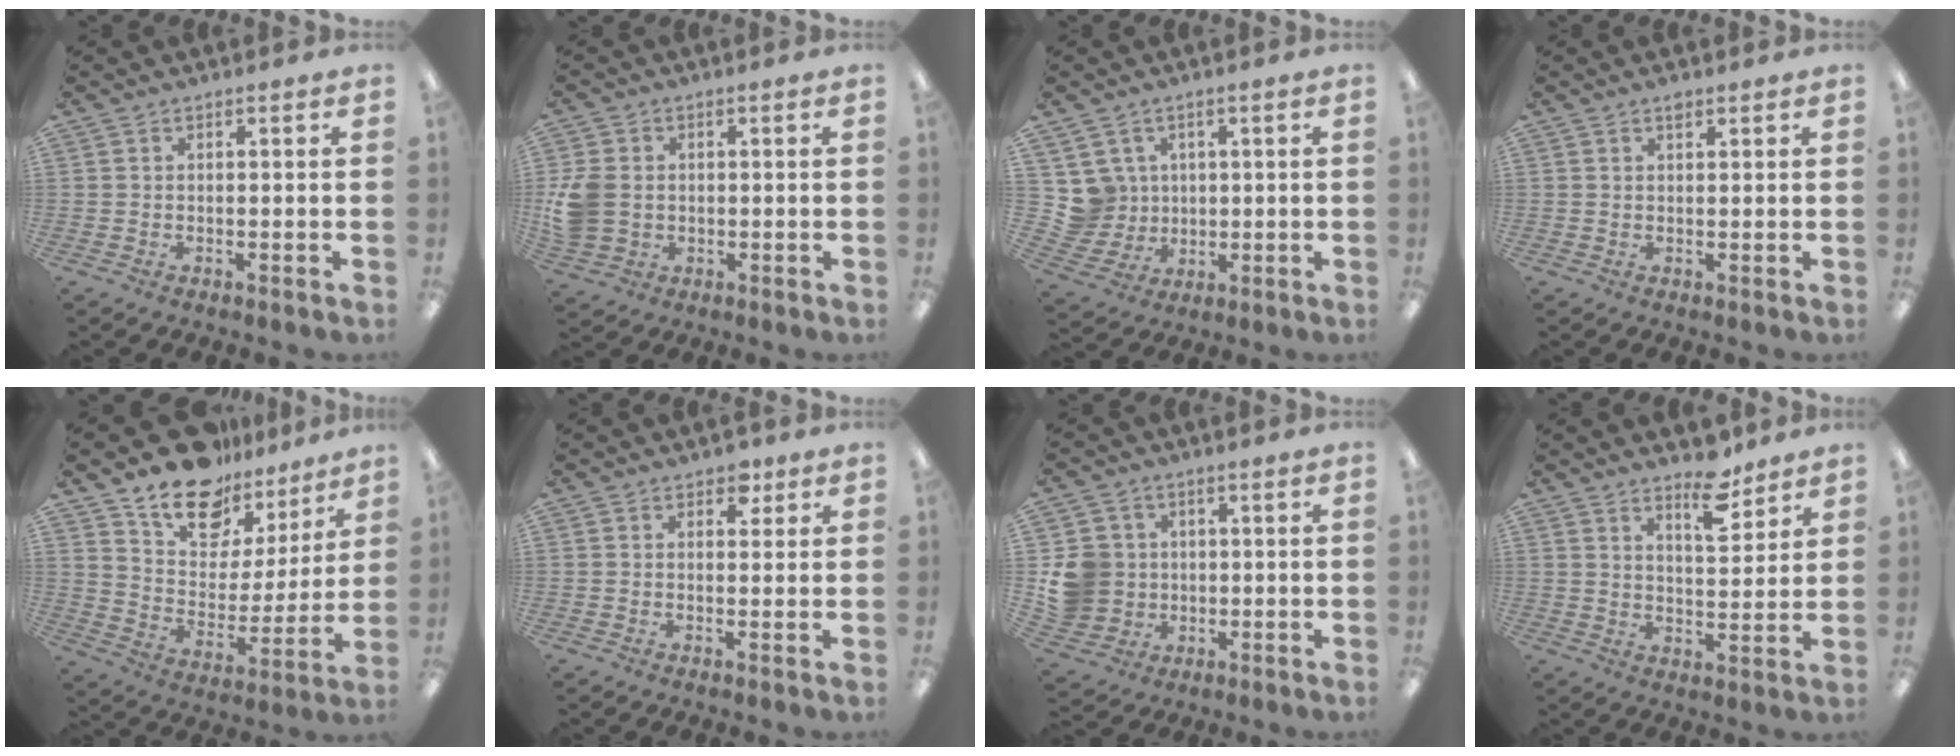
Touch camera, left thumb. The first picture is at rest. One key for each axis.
{"total": 8.6, "fx": 0.4, "fy": 7.2, "fz": 4.6, "tx": -0.112, "ty": 0.011, "tz": 0.010}
{"total": 7.7, "fx": 2.8, "fy": 7.2, "fz": 0.3, "tx": -0.025, "ty": -0.009, "tz": 0.060}
{"total": 1.3, "fx": 1.1, "fy": 0.5, "fz": 0.6, "tx": -0.008, "ty": -0.003, "tz": 0.018}
{"total": 16.3, "fx": 12.4, "fy": 9.3, "fz": 5.0, "tx": -0.092, "ty": -0.090, "tz": 0.226}
{"total": 3.2, "fx": 1.9, "fy": 2.1, "fz": 1.4, "tx": -0.006, "ty": -0.005, "tz": 0.031}
{"total": 10.6, "fx": 0.7, "fy": 10.1, "fz": 3.0, "tx": -0.081, "ty": 0.012, "tz": 0.023}
{"total": 8.7, "fx": 6.6, "fy": 3.3, "fz": 4.7, "tx": -0.045, "ty": -0.047, "tz": 0.107}